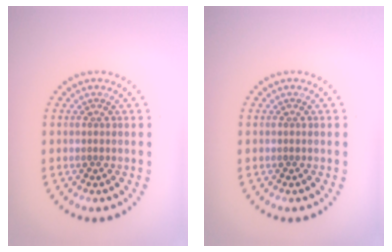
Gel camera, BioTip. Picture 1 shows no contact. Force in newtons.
{"total": 0.0}